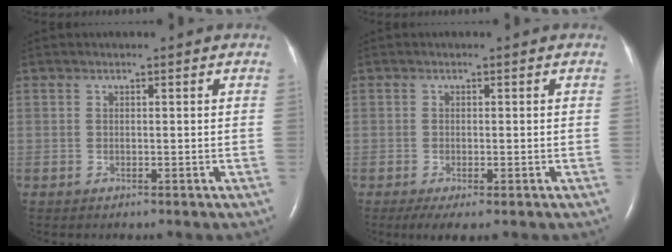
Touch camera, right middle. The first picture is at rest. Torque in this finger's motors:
{"motor_torque": [0.65, -0.56, 0.23, 0.07]}